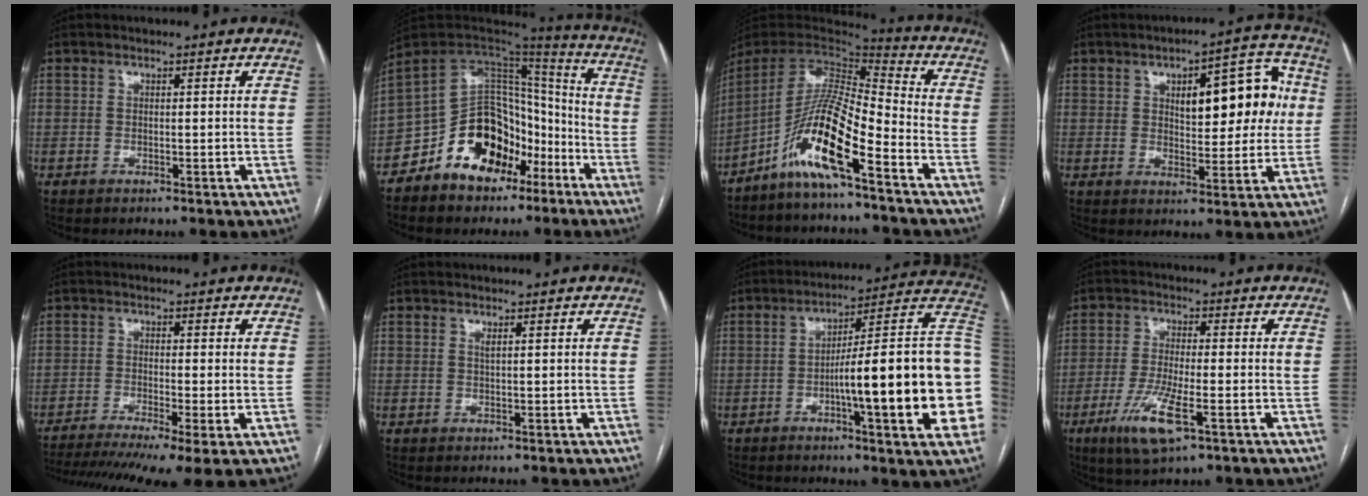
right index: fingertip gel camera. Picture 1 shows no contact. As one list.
[{"total": 16.6, "force": [-8.6, 10.9, 9.2], "torque": [-0.169, 0.049, -0.144]}, {"total": 13.4, "force": [-7.6, 1.1, 11.0], "torque": [-0.213, 0.001, -0.145]}, {"total": 12.8, "force": [2.7, 5.0, 11.5], "torque": [-0.144, 0.033, 0.041]}, {"total": 14.2, "force": [-10.0, 1.3, 10.0], "torque": [-0.167, -0.021, -0.156]}, {"total": 0.6, "force": [0.3, -0.1, 0.5], "torque": [-0.013, -0.002, 0.007]}, {"total": 24.7, "force": [-3.6, 2.2, 24.3], "torque": [-0.240, 0.022, -0.050]}, {"total": 8.8, "force": [-4.0, 1.5, 7.7], "torque": [-0.158, -0.021, -0.070]}]